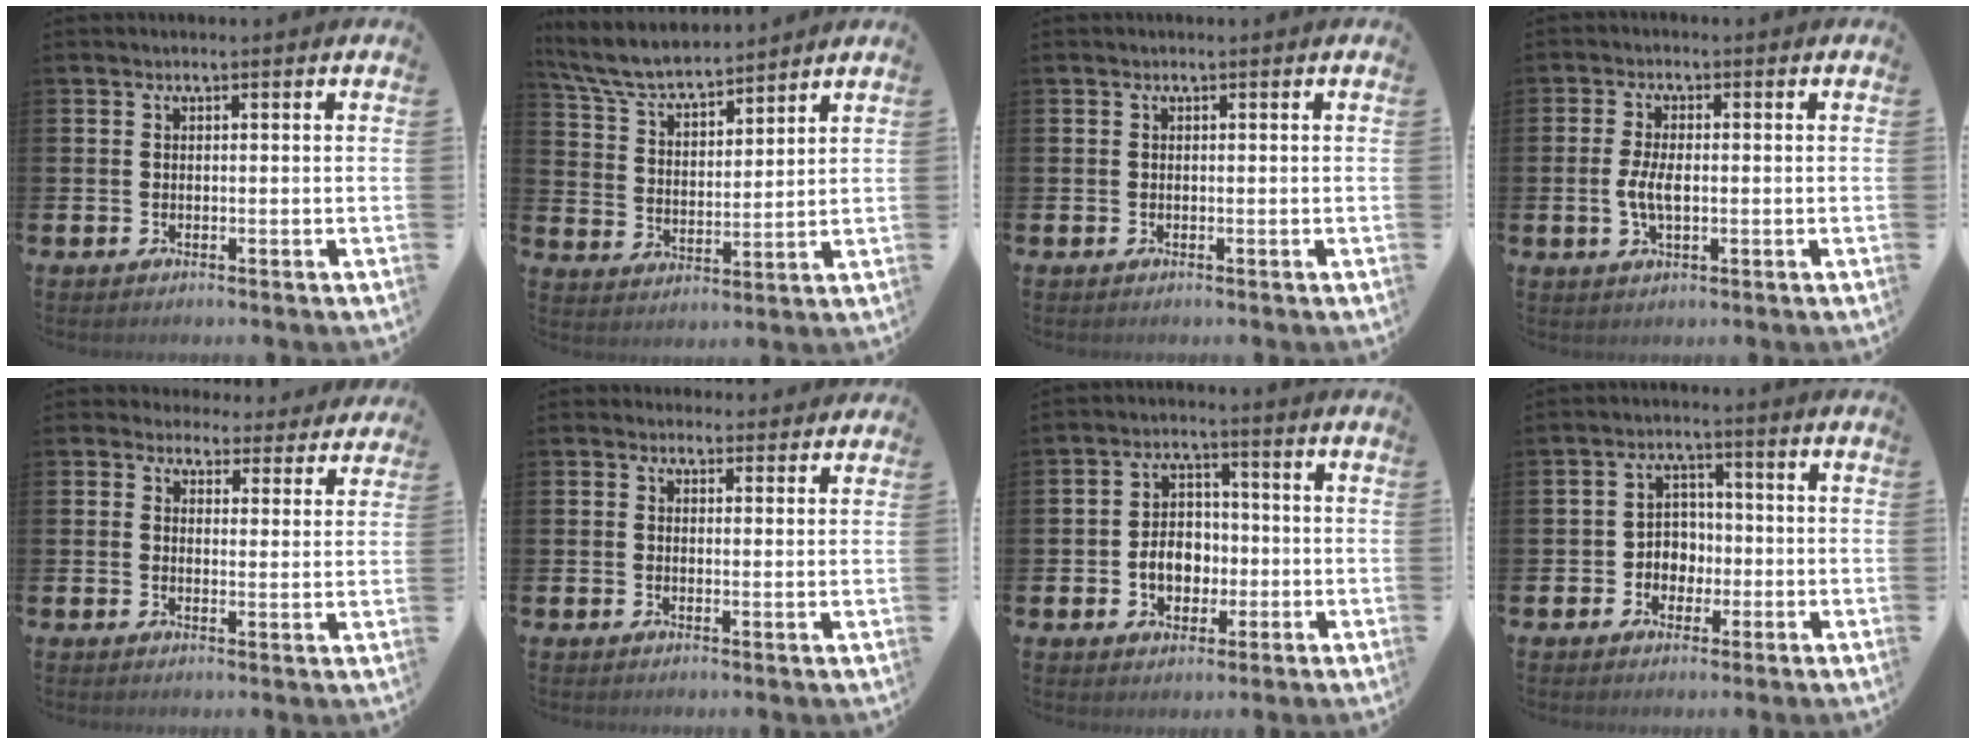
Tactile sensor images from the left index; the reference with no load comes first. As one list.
[{"total": 7.1, "force": [6.6, 1.3, 2.1], "torque": [-0.072, -0.038, 0.118]}, {"total": 0.0}, {"total": 3.8, "force": [-0.3, 1.7, 3.4], "torque": [-0.067, 0.002, -0.010]}, {"total": 3.5, "force": [3.2, 1.5, 0.1], "torque": [-0.005, -0.025, 0.052]}, {"total": 2.2, "force": [2.0, 0.8, -0.2], "torque": [0.009, -0.007, 0.035]}, {"total": 5.3, "force": [-1.2, 4.1, 3.1], "torque": [-0.047, 0.003, -0.030]}, {"total": 3.8, "force": [-0.8, 3.5, 1.3], "torque": [-0.025, 0.004, -0.025]}]